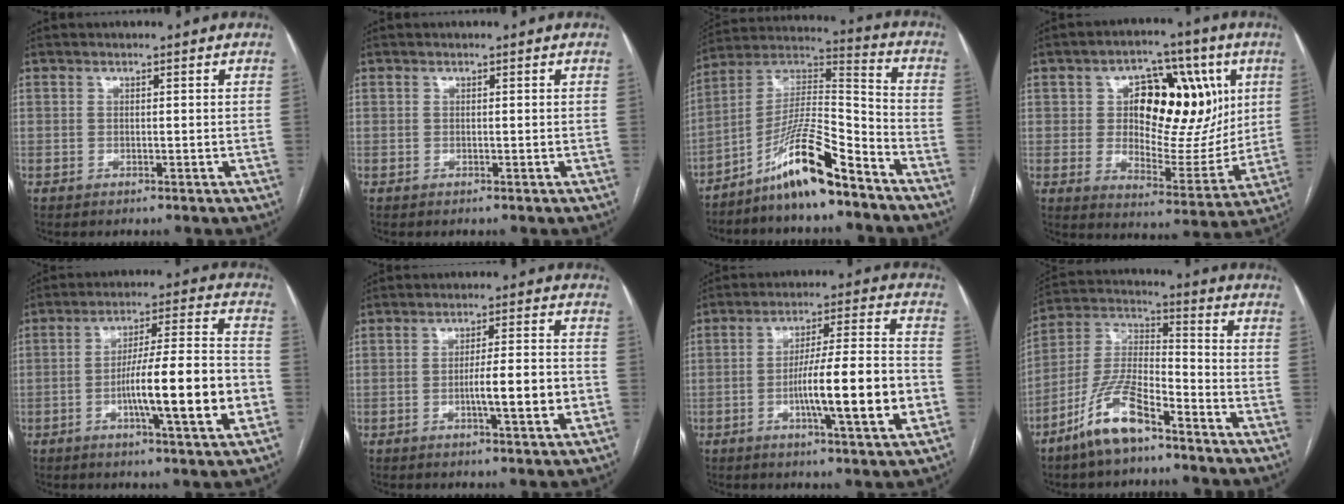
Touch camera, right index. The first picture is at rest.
{"total": 0.0}
{"total": 13.6, "force": [-9.6, 1.1, 9.6], "torque": [-0.182, 0.016, -0.174]}
{"total": 17.3, "force": [4.6, 9.2, 13.9], "torque": [-0.191, 0.022, 0.079]}
{"total": 15.6, "force": [-4.2, 0.8, 15.0], "torque": [-0.243, 0.006, -0.065]}
{"total": 7.7, "force": [-2.0, 0.5, 7.4], "torque": [-0.115, 0.005, -0.031]}
{"total": 14.8, "force": [-3.9, 0.7, 14.3], "torque": [-0.231, 0.004, -0.061]}
{"total": 12.1, "force": [-8.1, 3.5, 8.3], "torque": [-0.180, 0.000, -0.157]}